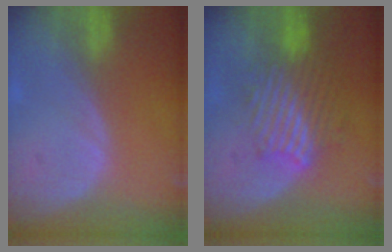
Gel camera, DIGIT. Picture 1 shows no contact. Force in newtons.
{"total": 9.3, "press": 8.4, "slide": 3.9}